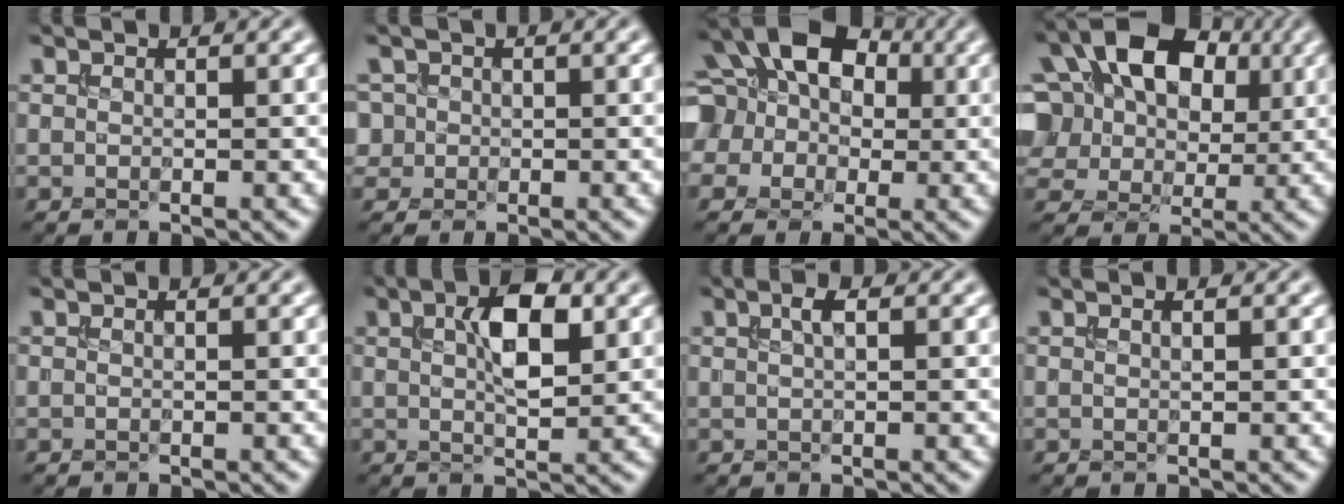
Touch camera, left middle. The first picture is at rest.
{"total": 2.1, "force": [0.1, 2.1, 0.4], "torque": [0.000, 0.007, 0.001]}
{"total": 13.6, "force": [2.7, 11.0, 7.5], "torque": [-0.157, 0.030, 0.024]}
{"total": 16.1, "force": [4.8, 12.0, 9.5], "torque": [-0.192, 0.048, 0.084]}
{"total": 0.0}
{"total": 4.9, "force": [1.3, 1.9, 4.4], "torque": [-0.075, 0.006, 0.022]}
{"total": 1.1, "force": [0.3, 0.3, 1.0], "torque": [-0.017, 0.005, 0.008]}
{"total": 0.5, "force": [0.1, 0.1, 0.5], "torque": [-0.002, -0.001, -0.001]}